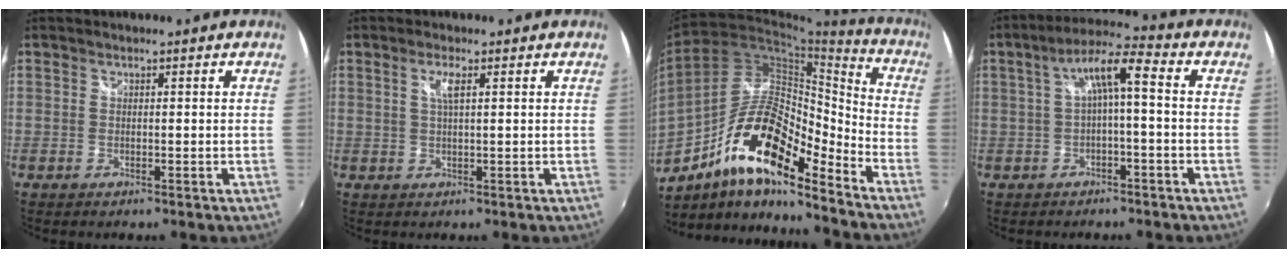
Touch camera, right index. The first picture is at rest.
{"total": 2.5, "force": [0.9, 0.3, 2.3], "torque": [-0.044, 0.002, 0.016]}
{"total": 18.8, "force": [-11.6, 5.2, 13.9], "torque": [-0.246, 0.004, -0.219]}
{"total": 6.9, "force": [-0.4, 1.2, 6.8], "torque": [-0.141, 0.020, -0.001]}